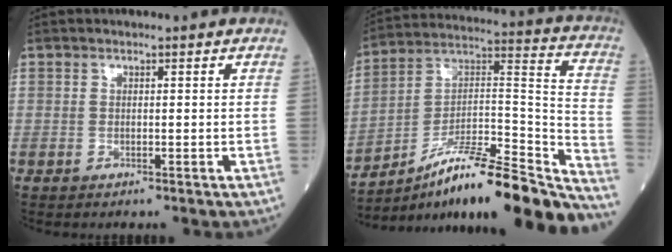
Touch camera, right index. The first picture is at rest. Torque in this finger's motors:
{"motor_torque": [0.47, -0.58, 0.51, 0.09]}